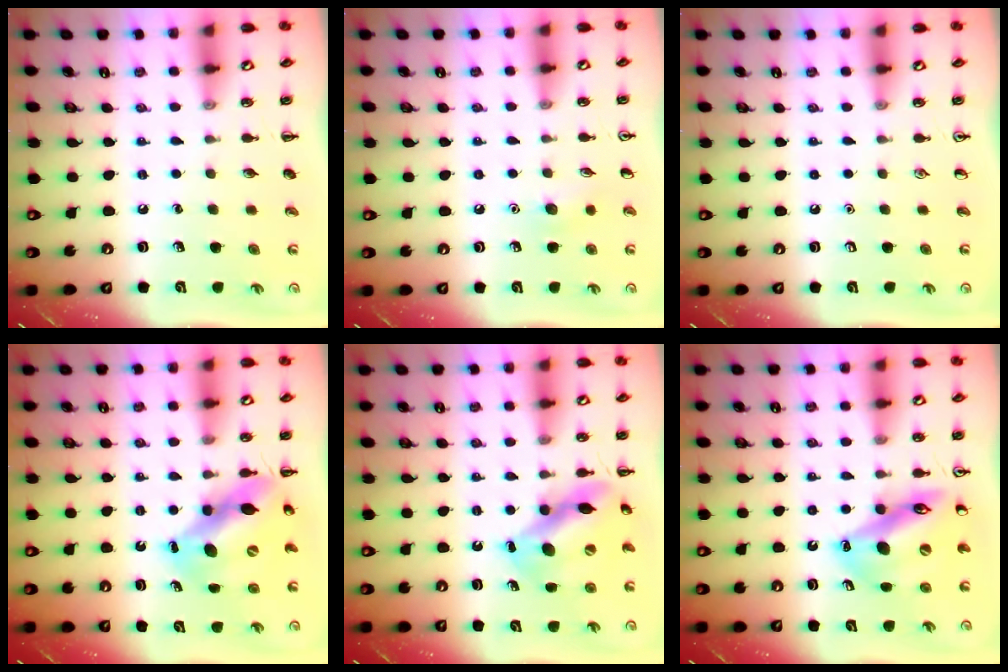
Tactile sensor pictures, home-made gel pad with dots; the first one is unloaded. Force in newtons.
{"total": 5.8, "press": 5.5, "slide": 1.7}
{"total": 0.0}
{"total": 12.0, "press": 11.7, "slide": 2.8}
{"total": 12.0, "press": 11.6, "slide": 3.0}
{"total": 14.9, "press": 14.4, "slide": 3.7}